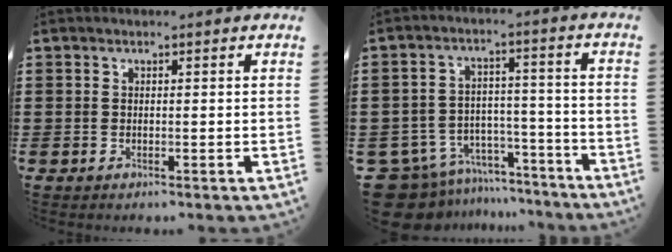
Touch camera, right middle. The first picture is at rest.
{"total": 9.5, "force": [-8.4, 4.2, 1.4], "torque": [-0.047, 0.034, -0.164]}